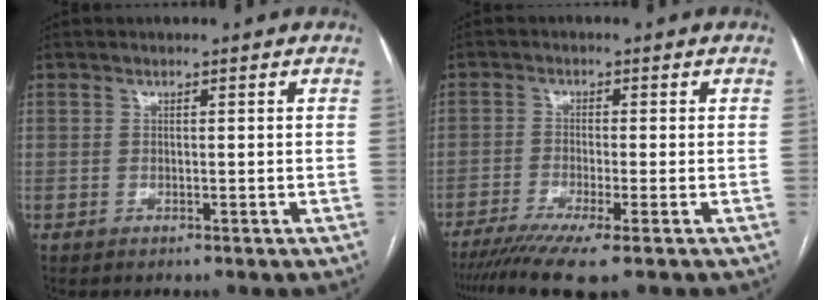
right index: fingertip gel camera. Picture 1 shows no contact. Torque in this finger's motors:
{"motor_torque": [1.05, -1.08, 0.49, 0.13]}